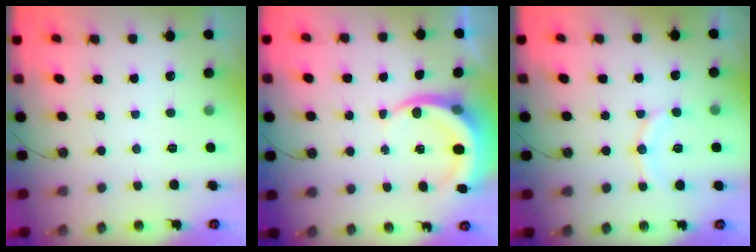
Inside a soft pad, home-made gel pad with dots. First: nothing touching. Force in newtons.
{"total": 6.0, "press": 6.0, "slide": 0.3}
{"total": 8.9, "press": 8.7, "slide": 2.1}